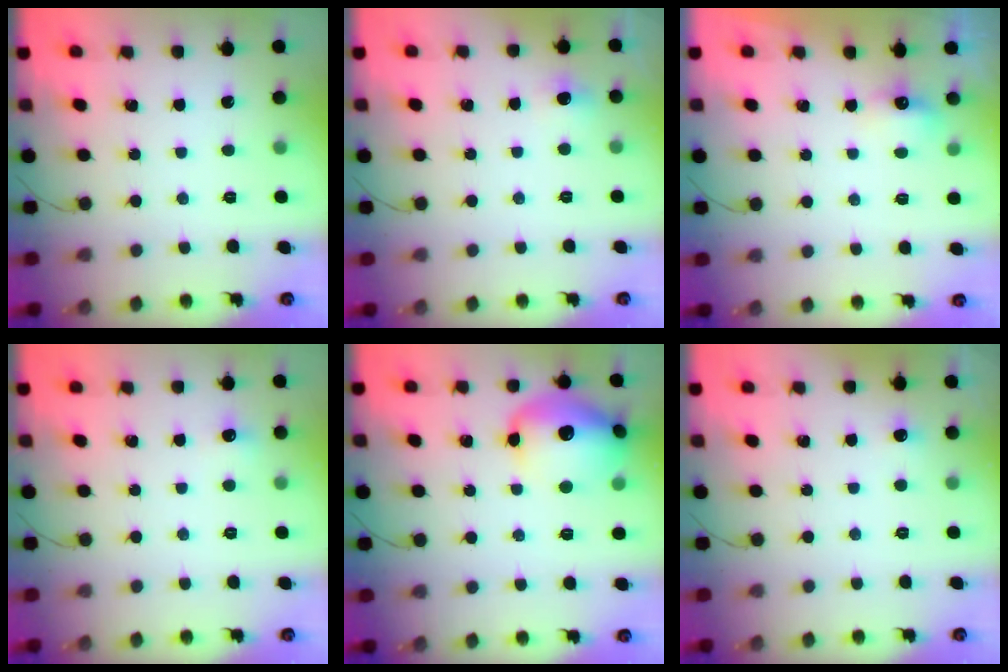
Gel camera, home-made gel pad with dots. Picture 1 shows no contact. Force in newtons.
{"total": 8.0, "press": 4.2, "slide": 6.7}
{"total": 5.4, "press": 5.3, "slide": 1.0}
{"total": 4.7, "press": 4.6, "slide": 1.2}
{"total": 16.1, "press": 16.0, "slide": 1.7}
{"total": 3.0, "press": 2.8, "slide": 1.2}